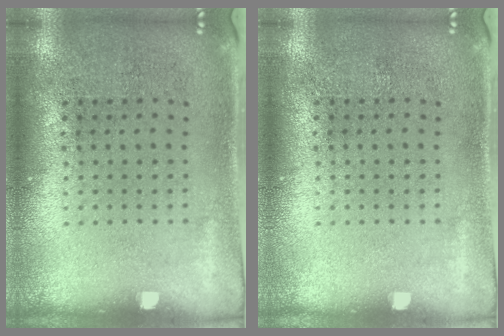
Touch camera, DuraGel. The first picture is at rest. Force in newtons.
{"total": 0.0}